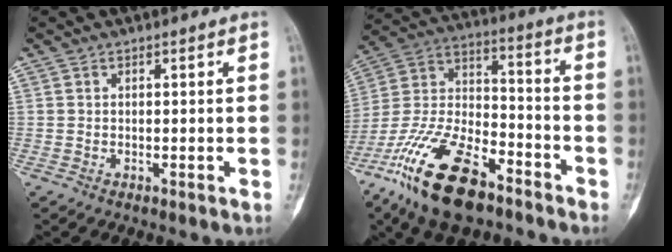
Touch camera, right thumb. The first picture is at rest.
{"total": 22.4, "force": [-14.2, 9.3, 14.5], "torque": [-0.307, 0.055, -0.266]}